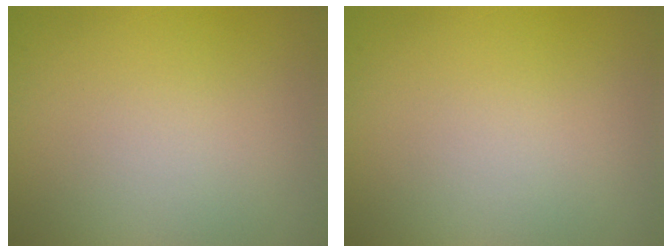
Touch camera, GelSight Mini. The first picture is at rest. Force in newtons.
{"total": 0.0}